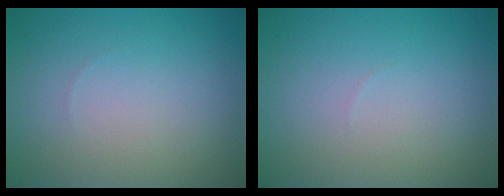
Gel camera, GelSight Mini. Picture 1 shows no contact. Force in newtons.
{"total": 0.0}